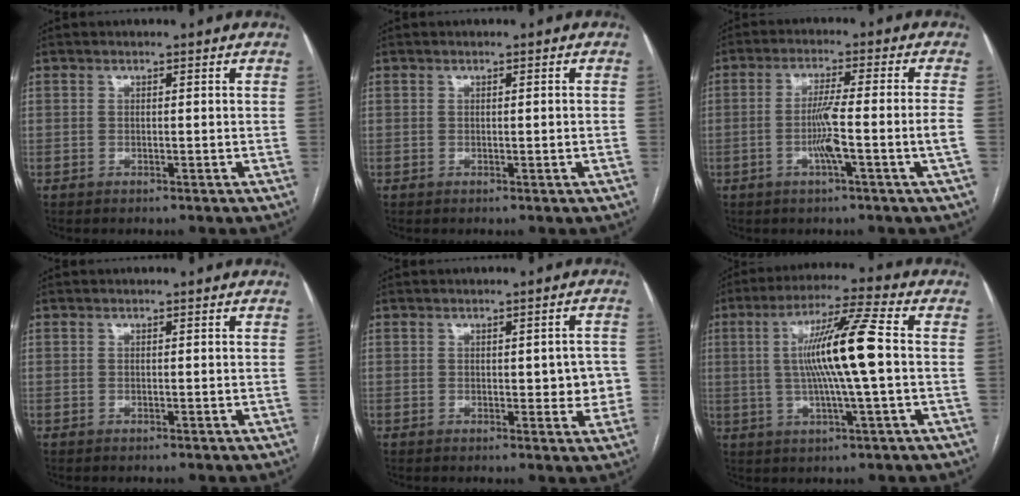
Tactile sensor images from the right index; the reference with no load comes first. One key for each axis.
{"total": 0.7, "fx": -0.1, "fy": -0.1, "fz": 0.6, "tx": -0.011, "ty": -0.001, "tz": 0.002}
{"total": 6.9, "fx": -2.1, "fy": -1.3, "fz": 6.4, "tx": -0.121, "ty": 0.001, "tz": -0.037}
{"total": 0.0}
{"total": 5.0, "fx": -0.2, "fy": 2.0, "fz": 4.6, "tx": -0.045, "ty": 0.009, "tz": 0.001}
{"total": 12.2, "fx": 0.5, "fy": -0.5, "fz": 12.2, "tx": -0.225, "ty": 0.007, "tz": 0.007}